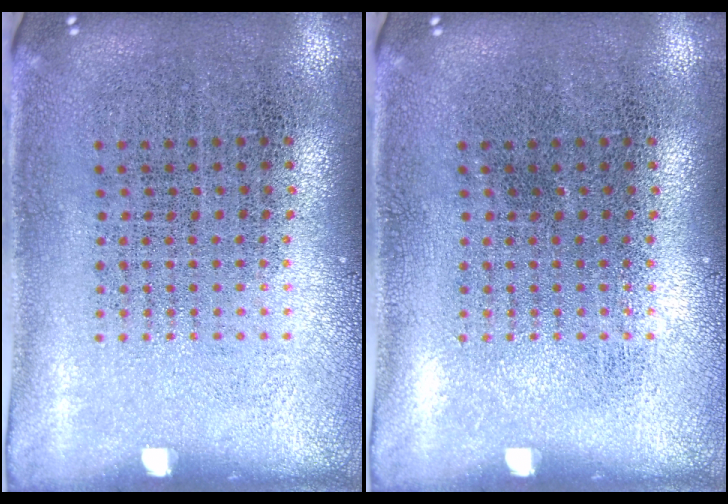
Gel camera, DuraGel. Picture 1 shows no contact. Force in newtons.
{"total": 0.0}